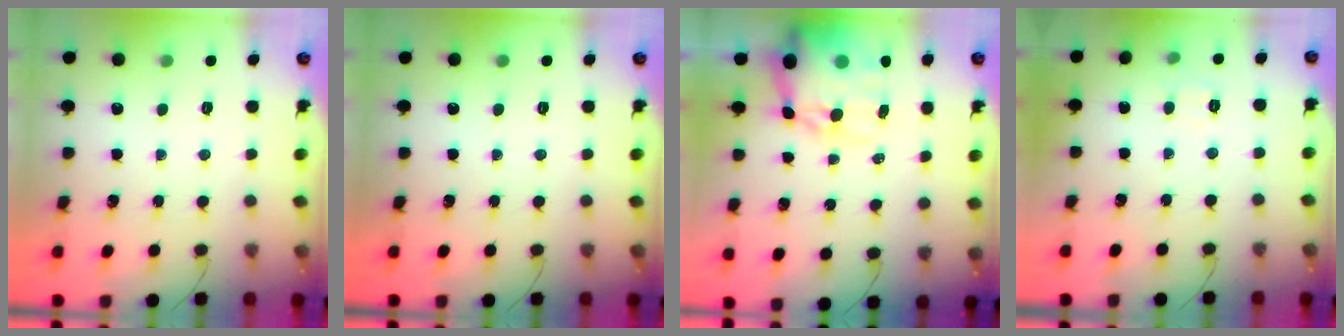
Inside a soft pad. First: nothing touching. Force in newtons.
{"total": 0.0}
{"total": 15.3, "press": 14.9, "slide": 3.4}
{"total": 2.9, "press": 2.5, "slide": 1.4}